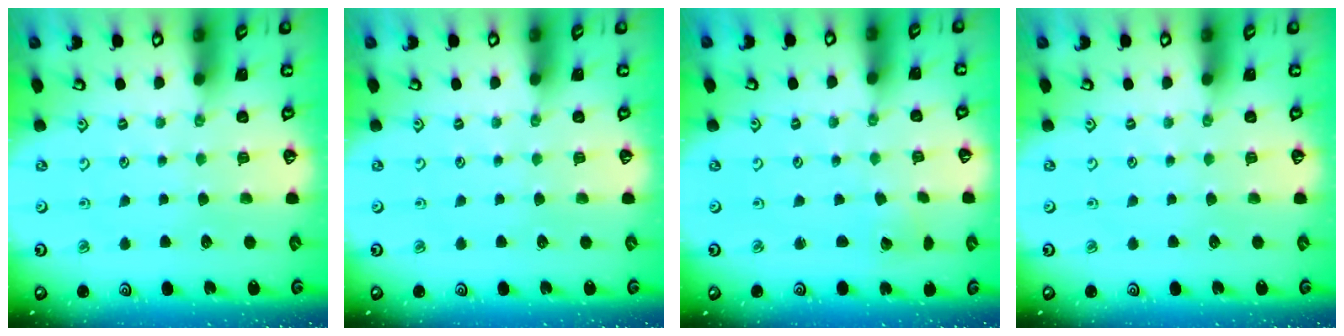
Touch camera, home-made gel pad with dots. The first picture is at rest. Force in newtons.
{"total": 0.0}
{"total": 1.9, "press": 1.9, "slide": 0.1}
{"total": 0.0}